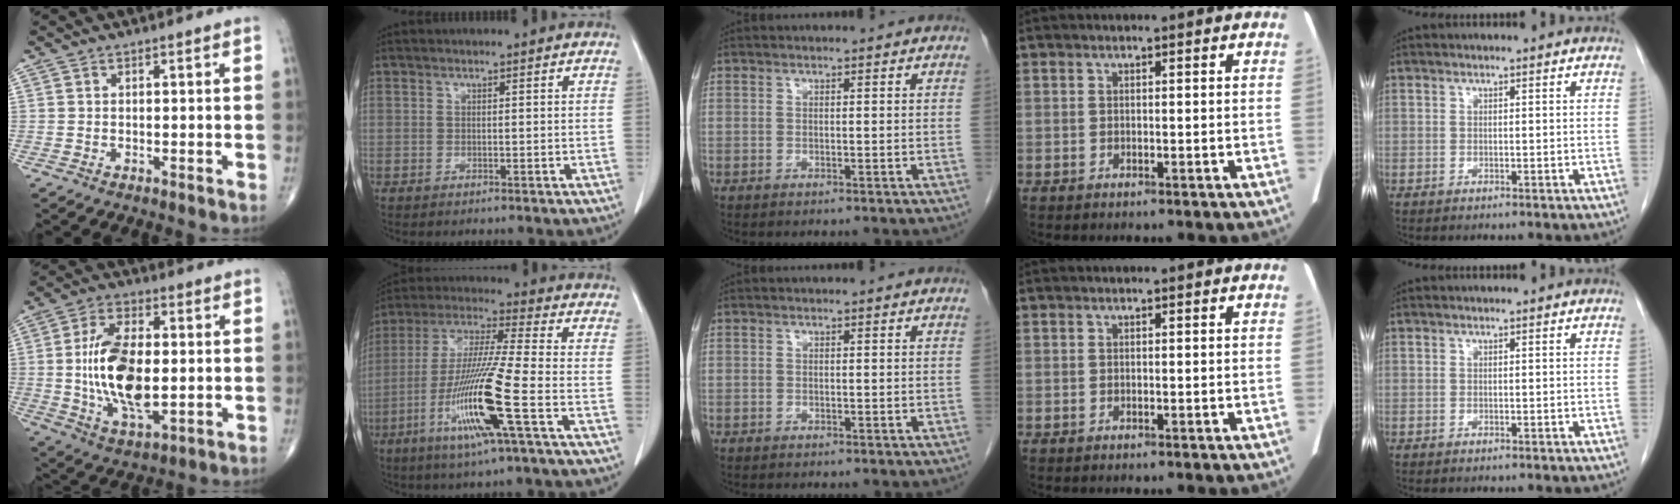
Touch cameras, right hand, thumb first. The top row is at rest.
{"thumb": {"total": 16.2, "force": [-0.3, 7.8, 14.2], "torque": [-0.263, -0.007, -0.002]}, "index": {"total": 15.0, "force": [-5.6, -0.9, 13.9], "torque": [-0.285, -0.021, -0.111]}}